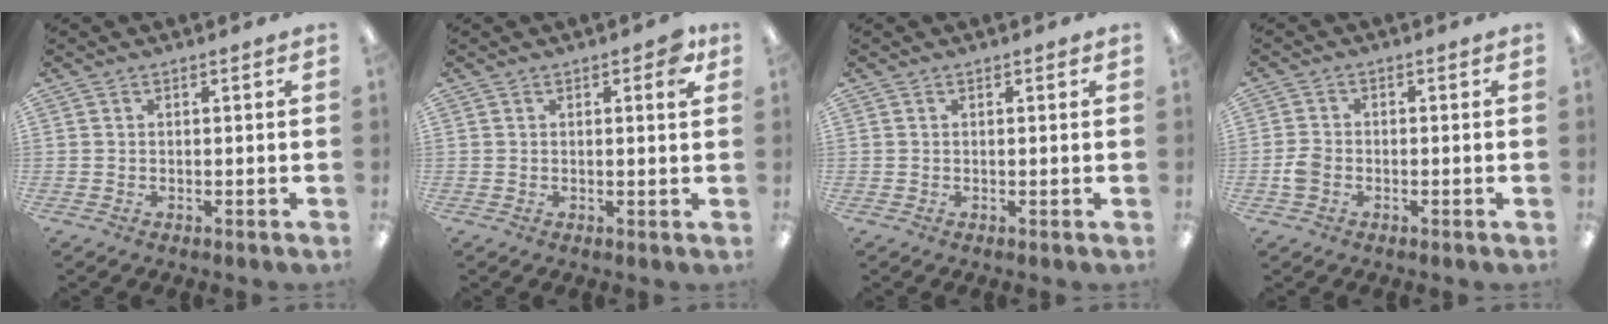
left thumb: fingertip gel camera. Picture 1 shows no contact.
{"total": 3.7, "force": [1.7, 1.2, 3.1], "torque": [-0.041, -0.004, 0.023]}
{"total": 0.6, "force": [0.2, 0.3, 0.5], "torque": [-0.010, 0.002, 0.003]}
{"total": 3.6, "force": [-1.4, 2.6, 2.1], "torque": [-0.042, 0.007, -0.027]}